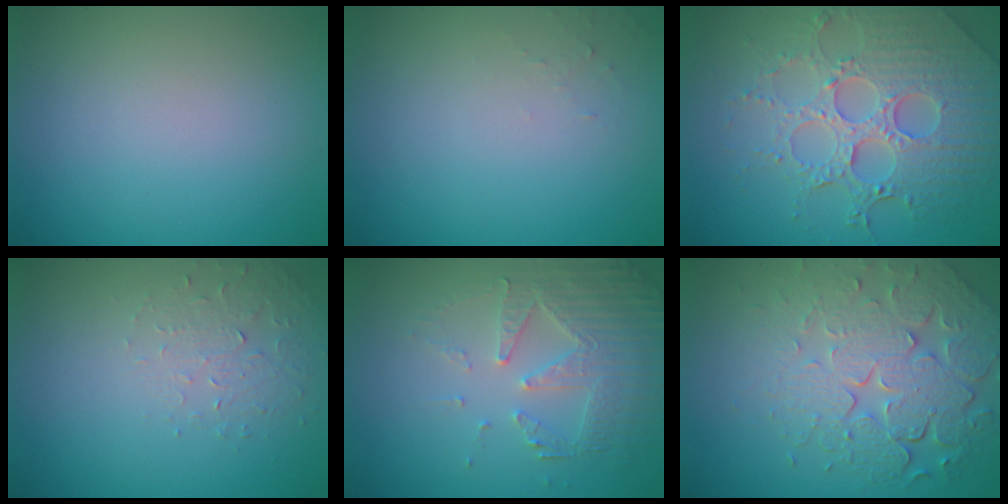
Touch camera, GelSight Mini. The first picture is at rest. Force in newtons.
{"total": 0.6, "press": 0.6, "slide": 0.1}
{"total": 7.8, "press": 5.8, "slide": 5.2}
{"total": 1.6, "press": 0.9, "slide": 1.3}
{"total": 5.2, "press": 3.7, "slide": 3.6}
{"total": 8.2, "press": 5.7, "slide": 5.8}